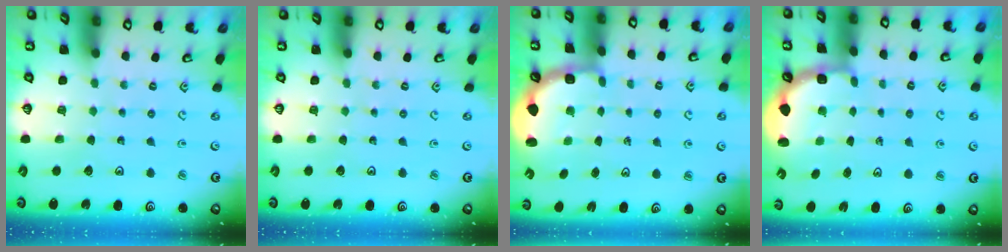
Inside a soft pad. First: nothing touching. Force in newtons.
{"total": 0.0}
{"total": 2.9, "press": 2.0, "slide": 2.1}
{"total": 2.8, "press": 2.3, "slide": 1.7}